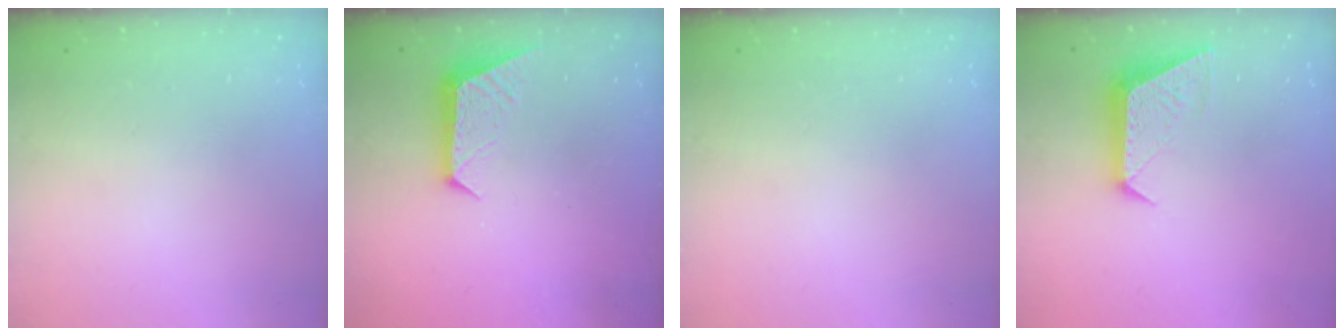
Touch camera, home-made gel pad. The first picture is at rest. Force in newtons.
{"total": 8.9, "press": 8.9, "slide": 0.8}
{"total": 0.0}
{"total": 10.0, "press": 10.0, "slide": 0.1}